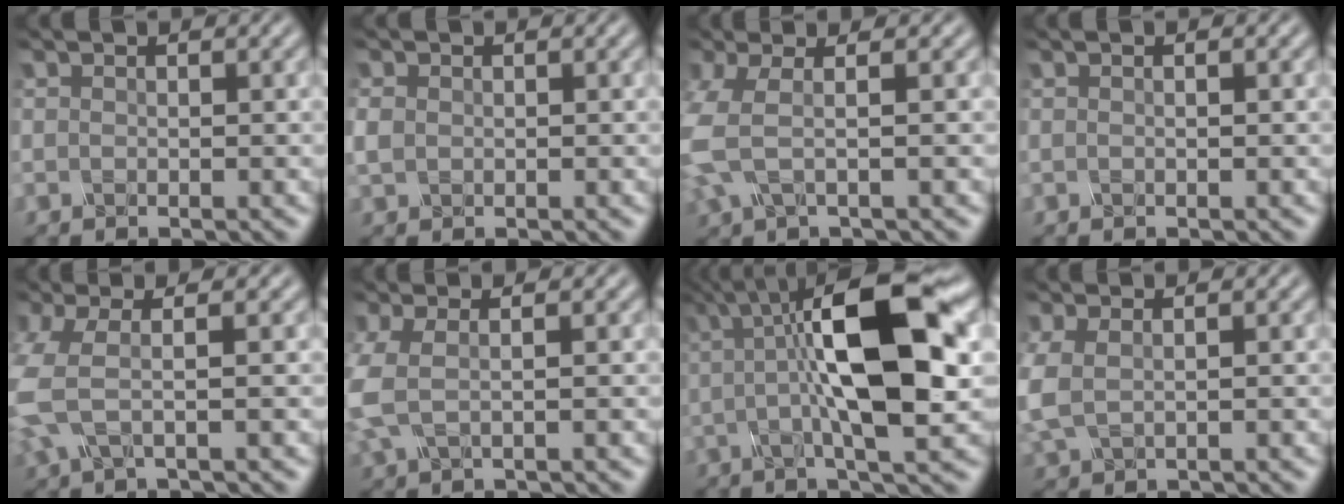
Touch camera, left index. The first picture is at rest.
{"total": 1.2, "force": [0.1, 1.1, 0.6], "torque": [-0.014, 0.001, 0.001]}
{"total": 3.9, "force": [0.0, 1.4, 3.6], "torque": [-0.092, -0.002, -0.006]}
{"total": 0.5, "force": [0.1, 0.1, 0.5], "torque": [-0.010, 0.003, 0.002]}
{"total": 4.3, "force": [0.0, 1.5, 4.0], "torque": [-0.105, -0.004, -0.005]}
{"total": 2.9, "force": [0.1, 1.1, 2.7], "torque": [-0.070, 0.005, -0.002]}
{"total": 12.2, "force": [2.1, 3.2, 11.6], "torque": [-0.181, 0.018, 0.029]}
{"total": 2.6, "force": [0.4, 1.4, 2.1], "torque": [-0.066, 0.000, 0.008]}